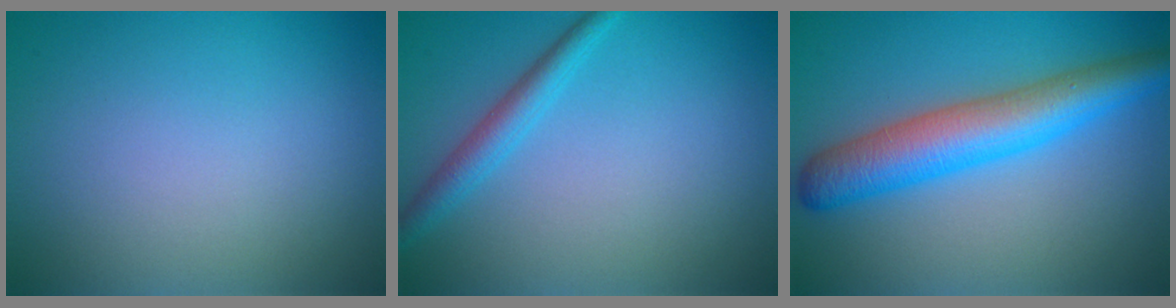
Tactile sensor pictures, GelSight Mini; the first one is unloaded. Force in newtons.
{"total": 2.4, "press": 2.4, "slide": 0.1}
{"total": 6.8, "press": 6.8, "slide": 0.1}